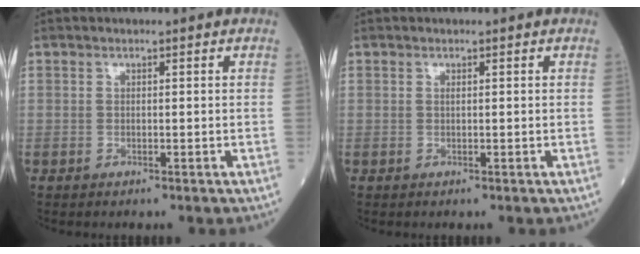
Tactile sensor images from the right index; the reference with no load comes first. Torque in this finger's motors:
{"motor_torque": [-0.05, 0.05, -0.02, 0.00]}